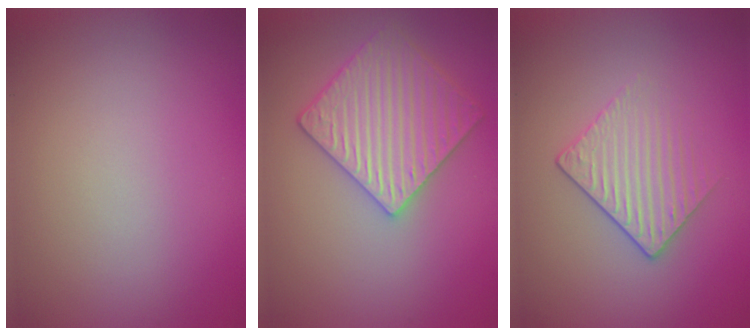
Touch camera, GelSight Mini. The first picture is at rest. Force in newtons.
{"total": 4.9, "press": 4.5, "slide": 1.9}
{"total": 2.1, "press": 1.8, "slide": 1.1}